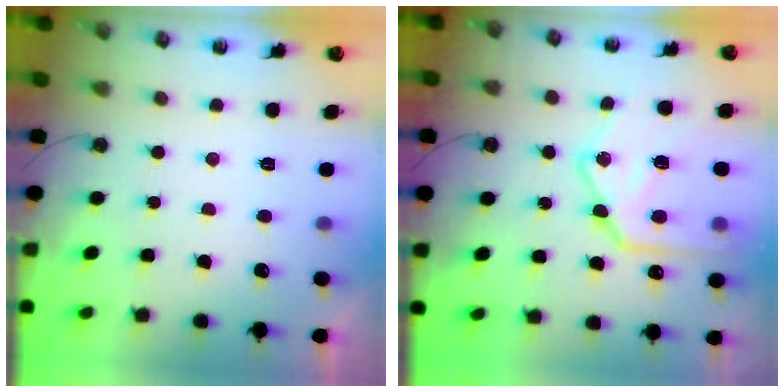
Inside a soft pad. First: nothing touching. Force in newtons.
{"total": 22.7, "press": 22.5, "slide": 2.5}